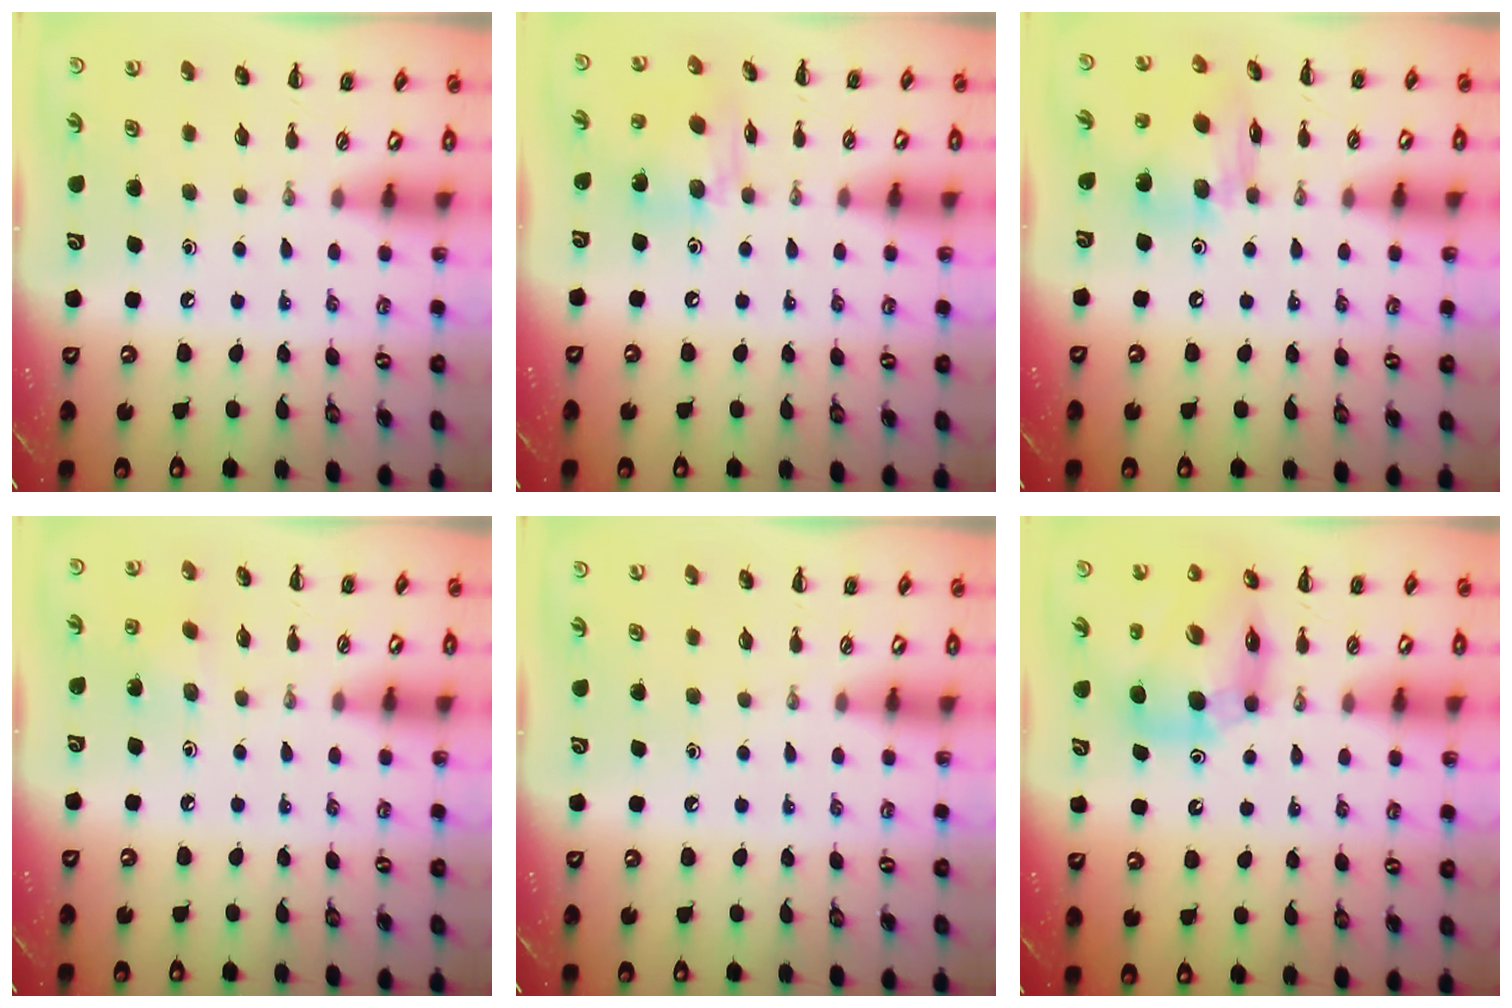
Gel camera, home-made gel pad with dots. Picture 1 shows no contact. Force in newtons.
{"total": 8.8, "press": 8.8, "slide": 0.6}
{"total": 12.7, "press": 12.7, "slide": 0.9}
{"total": 2.7, "press": 2.6, "slide": 0.8}
{"total": 0.0}
{"total": 12.2, "press": 11.7, "slide": 3.3}